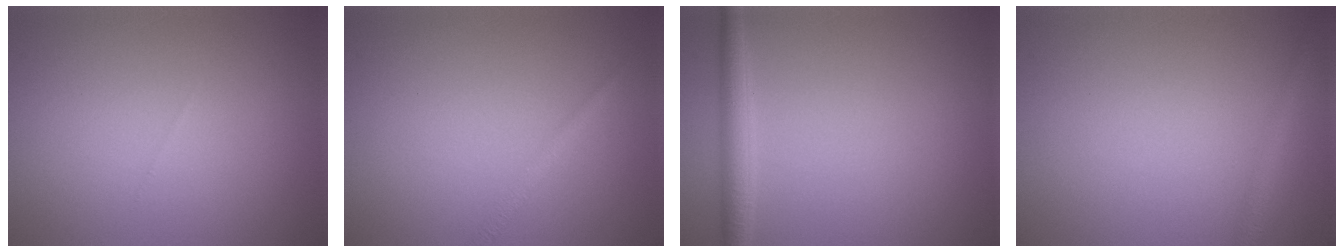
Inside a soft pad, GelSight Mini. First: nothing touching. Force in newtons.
{"total": 1.2, "press": 1.2, "slide": 0.0}
{"total": 2.4, "press": 2.4, "slide": 0.1}
{"total": 1.3, "press": 1.3, "slide": 0.1}